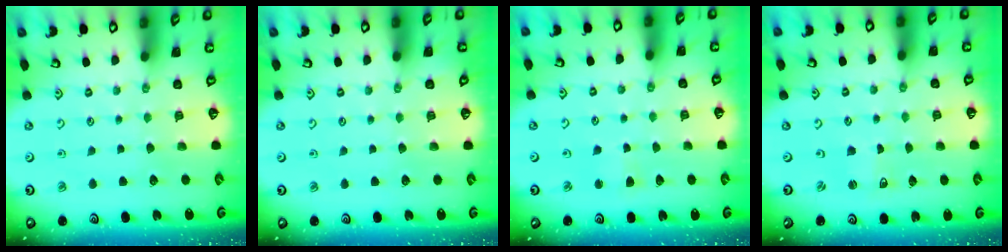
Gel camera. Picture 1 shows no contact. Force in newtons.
{"total": 0.0}
{"total": 2.4, "press": 2.4, "slide": 0.5}
{"total": 1.2, "press": 1.2, "slide": 0.2}